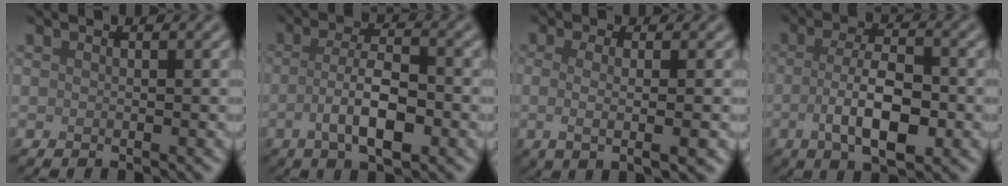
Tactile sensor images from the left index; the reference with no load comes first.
{"total": 5.2, "force": [-1.4, 1.7, 4.7], "torque": [-0.087, -0.002, -0.027]}
{"total": 3.8, "force": [-0.3, 1.1, 3.6], "torque": [-0.052, -0.004, -0.006]}
{"total": 5.9, "force": [-1.4, 2.2, 5.3], "torque": [-0.098, -0.005, -0.024]}